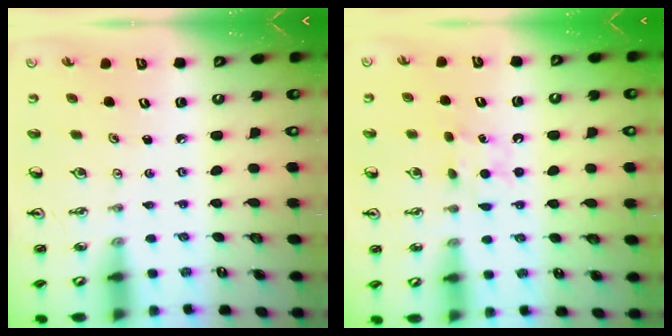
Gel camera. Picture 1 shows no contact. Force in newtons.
{"total": 8.0, "press": 8.0, "slide": 0.8}